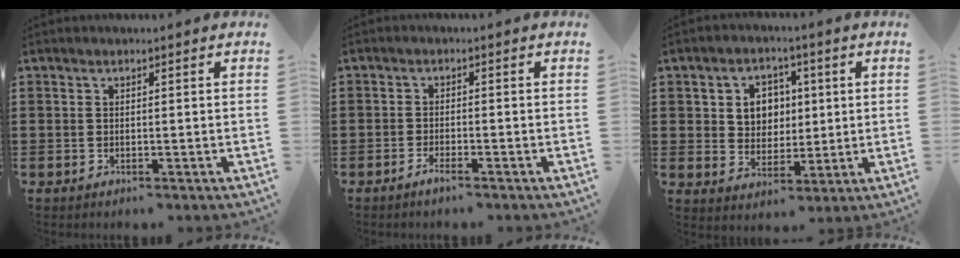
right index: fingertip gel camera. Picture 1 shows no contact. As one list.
[{"total": 1.5, "force": [-1.3, 0.0, 0.7], "torque": [-0.013, -0.003, -0.023]}, {"total": 5.6, "force": [1.2, 5.0, 2.2], "torque": [-0.050, 0.011, 0.016]}]